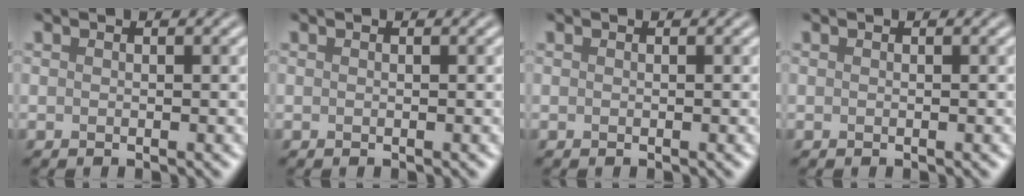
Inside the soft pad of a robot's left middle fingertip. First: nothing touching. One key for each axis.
{"total": 0.0}
{"total": 0.0}
{"total": 0.0}